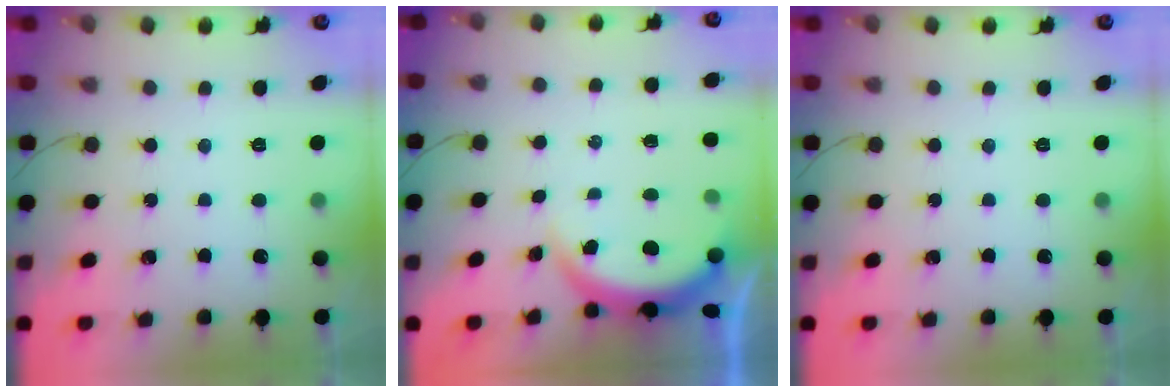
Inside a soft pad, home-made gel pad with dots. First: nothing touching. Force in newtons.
{"total": 3.8, "press": 3.7, "slide": 0.6}
{"total": 0.0}